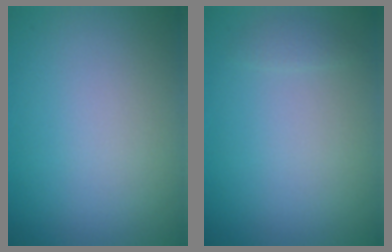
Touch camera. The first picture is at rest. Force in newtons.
{"total": 0.7, "press": 0.7, "slide": 0.0}